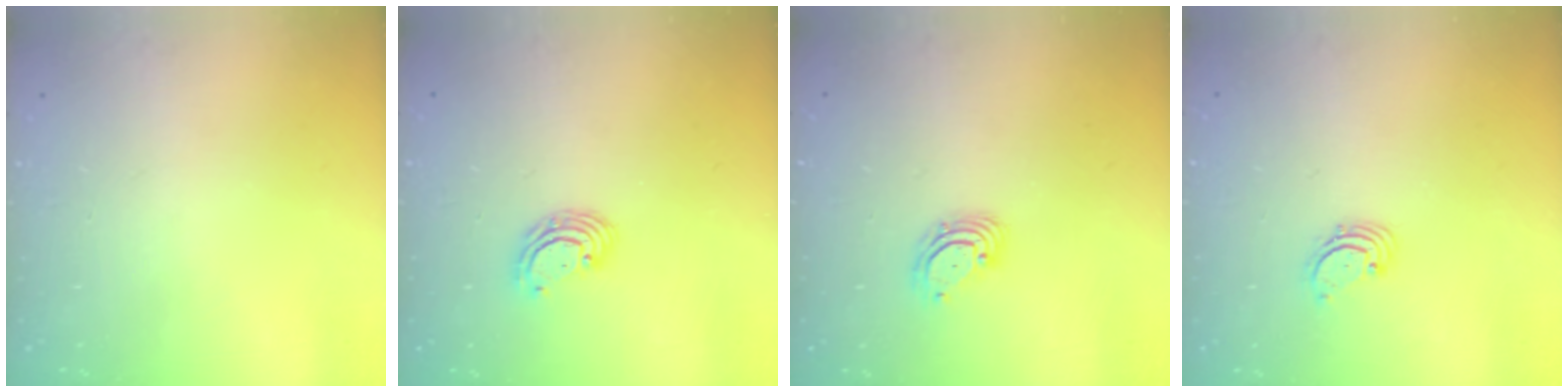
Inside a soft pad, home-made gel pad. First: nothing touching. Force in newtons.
{"total": 4.5, "press": 4.5, "slide": 0.3}
{"total": 3.7, "press": 3.7, "slide": 0.1}
{"total": 1.7, "press": 1.7, "slide": 0.2}